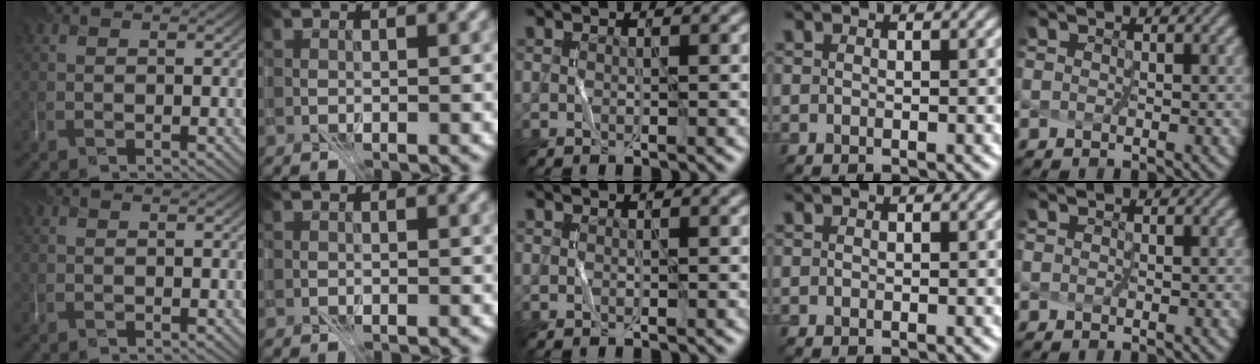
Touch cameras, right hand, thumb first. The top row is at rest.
{}